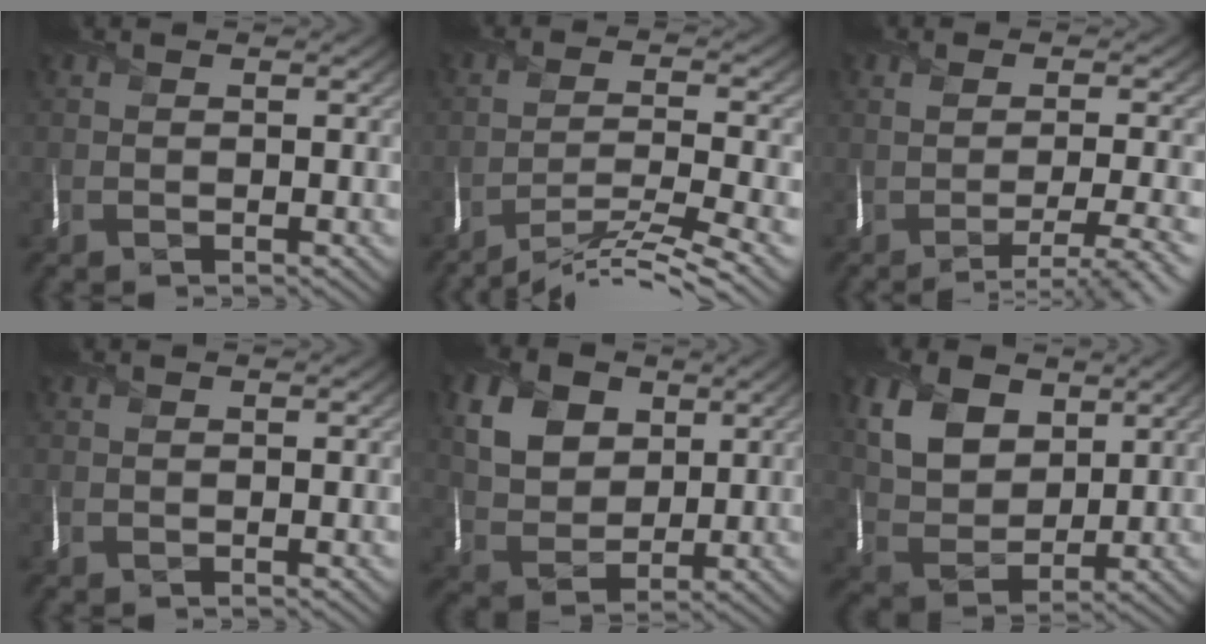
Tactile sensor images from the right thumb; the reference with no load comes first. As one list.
[{"total": 7.9, "force": [-6.1, 0.7, 5.0], "torque": [-0.080, 0.013, -0.105]}, {"total": 5.3, "force": [-2.0, 1.0, 4.8], "torque": [-0.067, -0.001, -0.034]}, {"total": 0.0}, {"total": 10.1, "force": [4.4, 7.1, 5.7], "torque": [-0.171, 0.006, 0.090]}, {"total": 10.0, "force": [4.6, 6.4, 6.1], "torque": [-0.167, 0.008, 0.077]}]